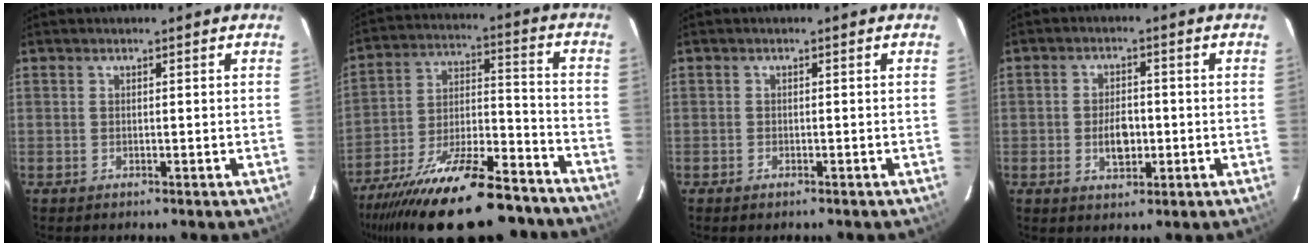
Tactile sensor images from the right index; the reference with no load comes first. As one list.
[{"total": 27.3, "force": [-21.2, 8.4, 14.9], "torque": [-0.272, -0.023, -0.314]}, {"total": 0.9, "force": [-0.7, 0.5, 0.3], "torque": [-0.006, 0.000, -0.012]}, {"total": 5.2, "force": [-1.1, 3.2, 3.9], "torque": [-0.072, 0.004, -0.014]}]